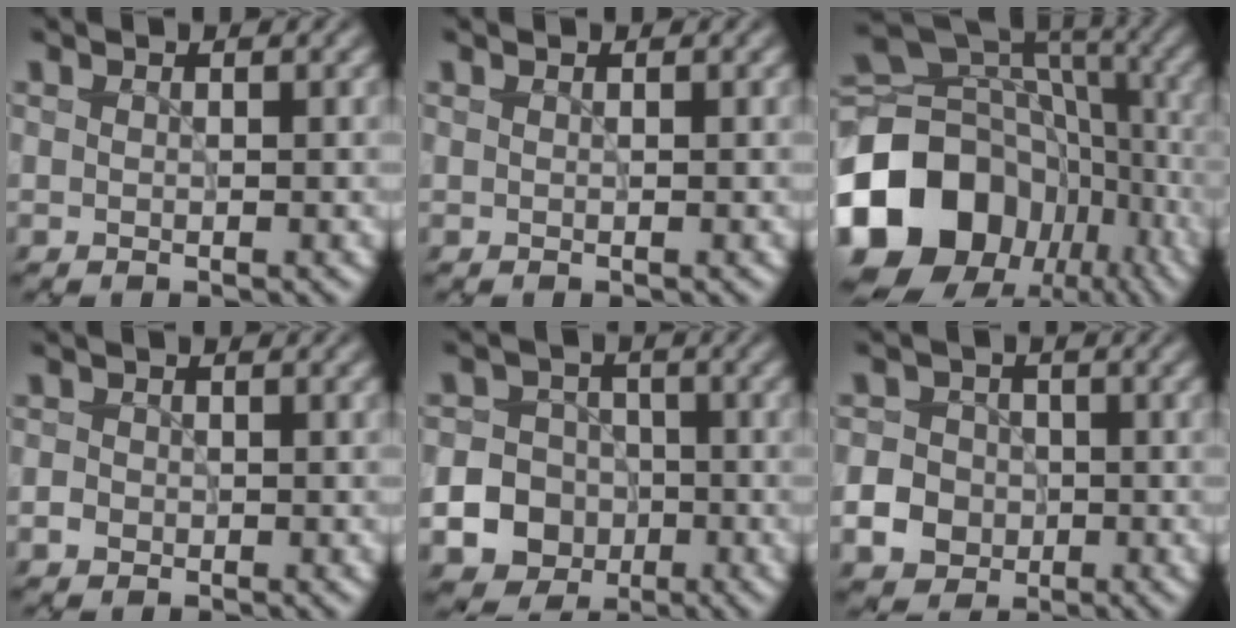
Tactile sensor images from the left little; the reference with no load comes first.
{"total": 0.0}
{"total": 20.8, "force": [-7.8, 16.2, 10.5], "torque": [-0.220, -0.018, -0.120]}
{"total": 1.1, "force": [-0.4, 1.0, 0.4], "torque": [-0.003, -0.001, -0.010]}
{"total": 18.0, "force": [-6.2, 16.6, 3.1], "torque": [-0.096, -0.047, -0.127]}
{"total": 5.5, "force": [-1.7, 4.9, 1.6], "torque": [-0.023, -0.004, -0.050]}